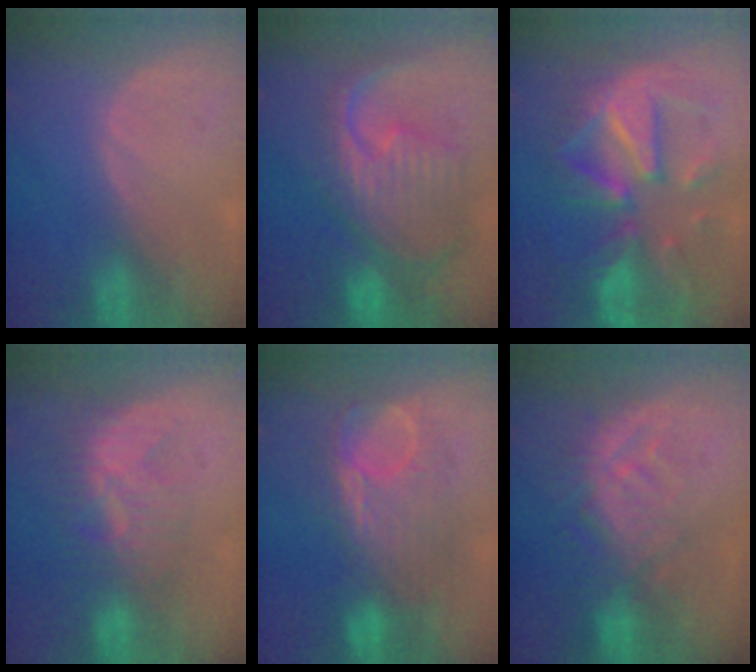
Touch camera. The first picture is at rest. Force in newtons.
{"total": 12.2, "press": 10.5, "slide": 6.2}
{"total": 12.3, "press": 12.3, "slide": 1.2}
{"total": 8.1, "press": 7.4, "slide": 3.4}
{"total": 8.7, "press": 8.7, "slide": 0.8}
{"total": 9.3, "press": 8.1, "slide": 4.5}